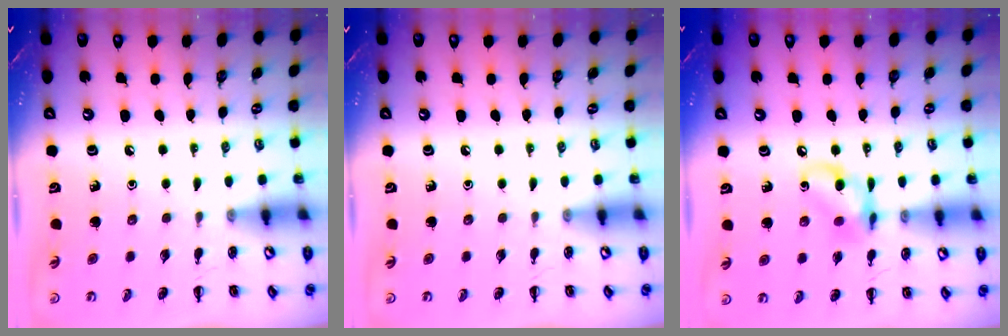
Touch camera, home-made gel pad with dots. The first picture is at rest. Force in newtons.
{"total": 0.0}
{"total": 9.5, "press": 9.5, "slide": 1.2}